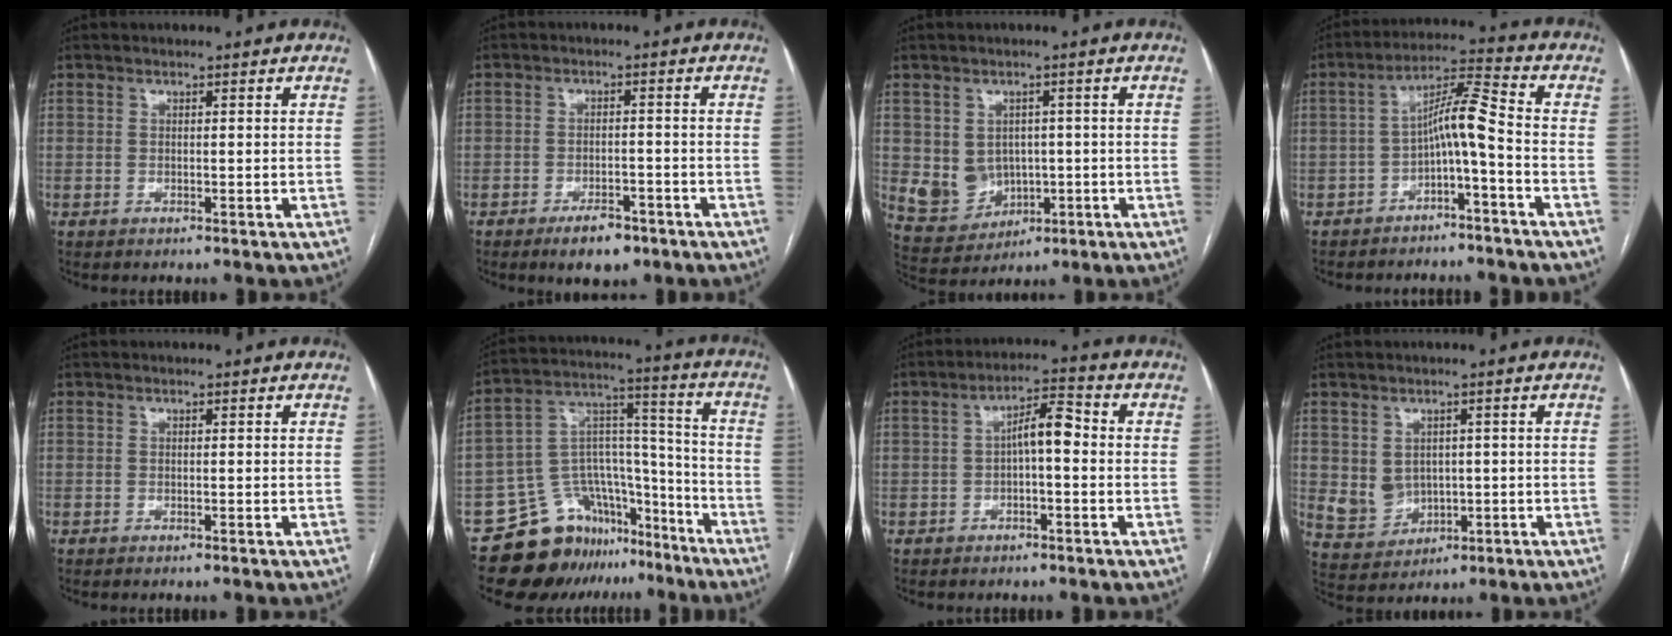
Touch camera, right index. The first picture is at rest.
{"total": 5.1, "force": [-3.5, 2.2, 3.1], "torque": [-0.050, 0.001, -0.049]}
{"total": 7.0, "force": [-0.1, 6.3, 2.9], "torque": [-0.059, 0.018, 0.020]}
{"total": 7.2, "force": [-2.7, 0.4, 6.6], "torque": [-0.112, 0.033, -0.047]}
{"total": 0.0}
{"total": 15.2, "force": [-11.6, 9.1, 3.8], "torque": [-0.053, 0.087, -0.185]}
{"total": 5.4, "force": [-0.2, 1.5, 5.1], "torque": [-0.085, 0.025, -0.005]}
{"total": 5.4, "force": [0.2, 4.9, 2.3], "torque": [-0.045, 0.013, 0.023]}